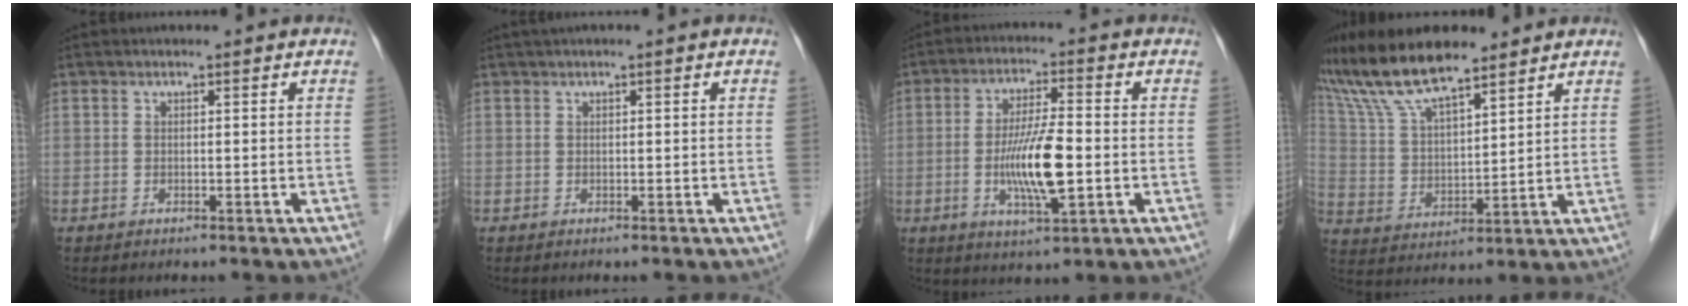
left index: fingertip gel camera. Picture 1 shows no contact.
{"total": 0.7, "force": [0.3, 0.0, 0.6], "torque": [-0.014, 0.011, 0.007]}
{"total": 9.3, "force": [-1.8, 1.3, 9.0], "torque": [-0.172, -0.010, -0.037]}
{"total": 13.0, "force": [10.7, 2.6, 6.8], "torque": [-0.147, 0.019, 0.207]}